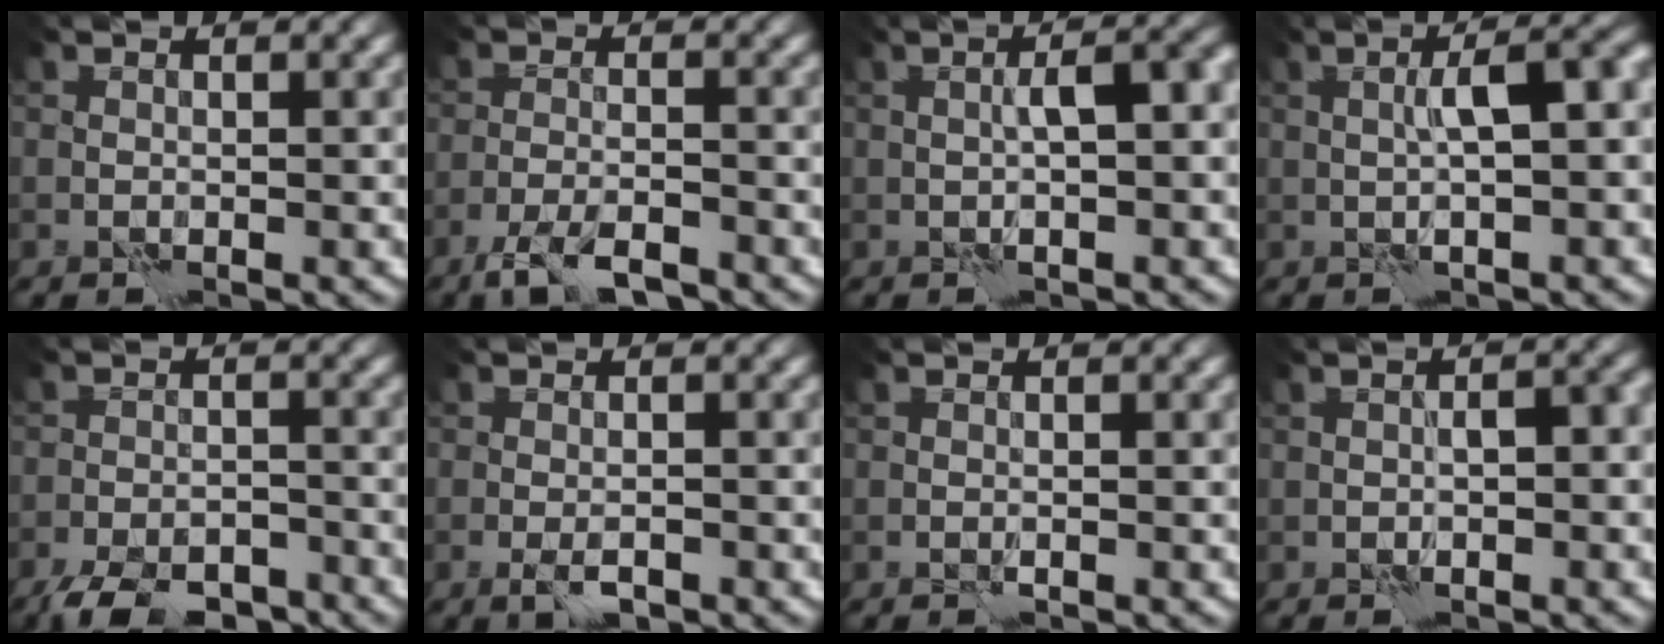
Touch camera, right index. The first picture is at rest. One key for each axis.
{"total": 4.5, "fx": -3.5, "fy": 1.0, "fz": 2.7, "tx": -0.049, "ty": -0.004, "tz": -0.068}
{"total": 3.5, "fx": 0.1, "fy": 0.6, "fz": 3.4, "tx": -0.059, "ty": 0.013, "tz": 0.003}
{"total": 4.7, "fx": 0.5, "fy": 0.8, "fz": 4.7, "tx": -0.075, "ty": 0.015, "tz": 0.009}
{"total": 7.5, "fx": -6.3, "fy": 2.5, "fz": 3.3, "tx": -0.048, "ty": -0.017, "tz": -0.103}
{"total": 1.7, "fx": -0.8, "fy": 0.5, "fz": 1.4, "tx": -0.028, "ty": -0.003, "tz": -0.013}
{"total": 0.0}
{"total": 2.0, "fx": -0.5, "fy": 0.7, "fz": 1.9, "tx": -0.026, "ty": 0.007, "tz": -0.004}